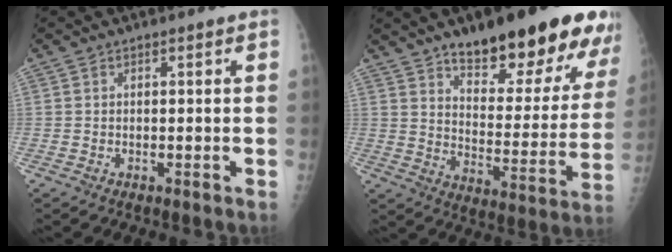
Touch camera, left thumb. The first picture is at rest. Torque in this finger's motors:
{"motor_torque": [0.58, 0.55, 1.46, -1.31, 0.25]}